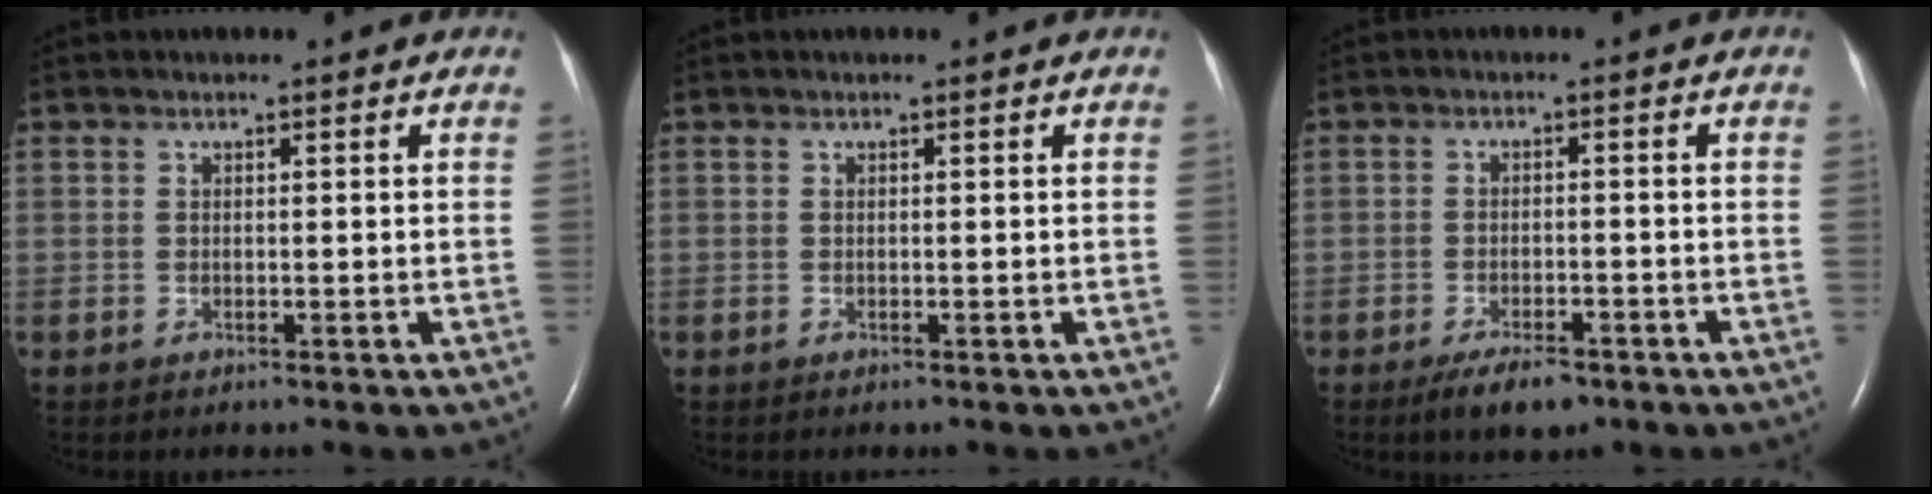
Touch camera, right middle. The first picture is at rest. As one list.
[{"total": 0.0}, {"total": 4.8, "force": [-3.4, 1.6, 3.0], "torque": [-0.059, -0.003, -0.052]}]